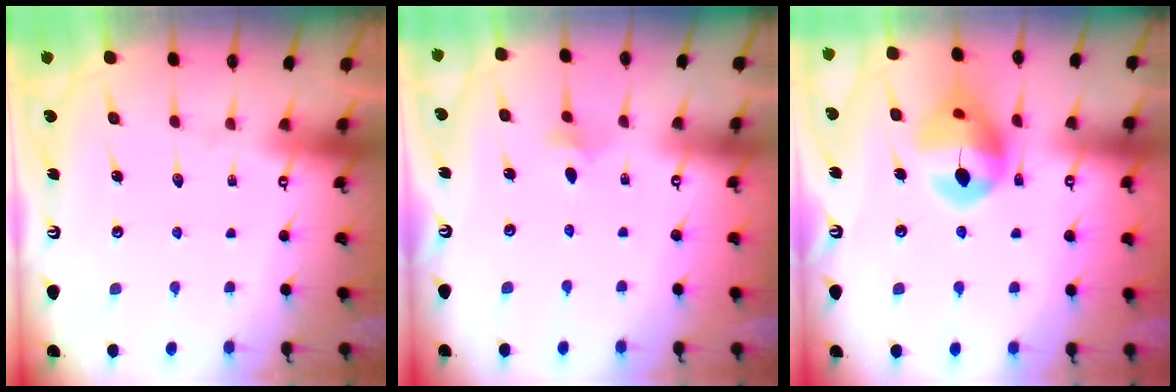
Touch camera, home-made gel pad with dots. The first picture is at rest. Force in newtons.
{"total": 2.1, "press": 2.1, "slide": 0.5}
{"total": 13.8, "press": 13.6, "slide": 2.0}